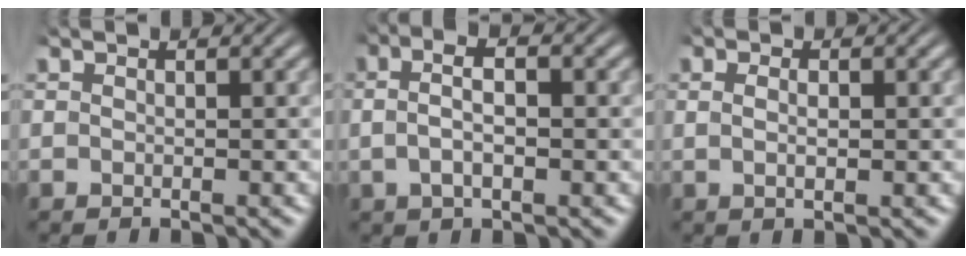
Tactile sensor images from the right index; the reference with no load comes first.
{"total": 4.2, "force": [0.5, 2.1, 3.6], "torque": [-0.063, 0.007, 0.001]}
{"total": 1.4, "force": [0.2, 0.3, 1.3], "torque": [-0.017, -0.004, 0.006]}